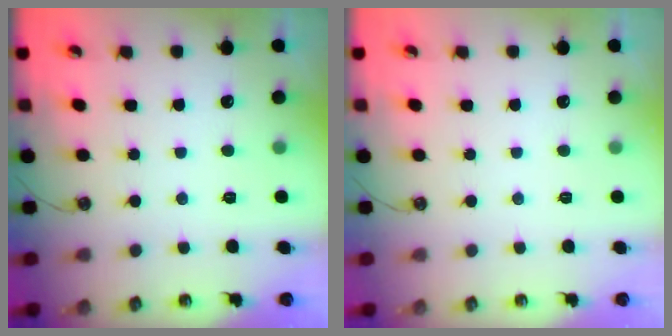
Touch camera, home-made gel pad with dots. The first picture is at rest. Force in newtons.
{"total": 0.0}